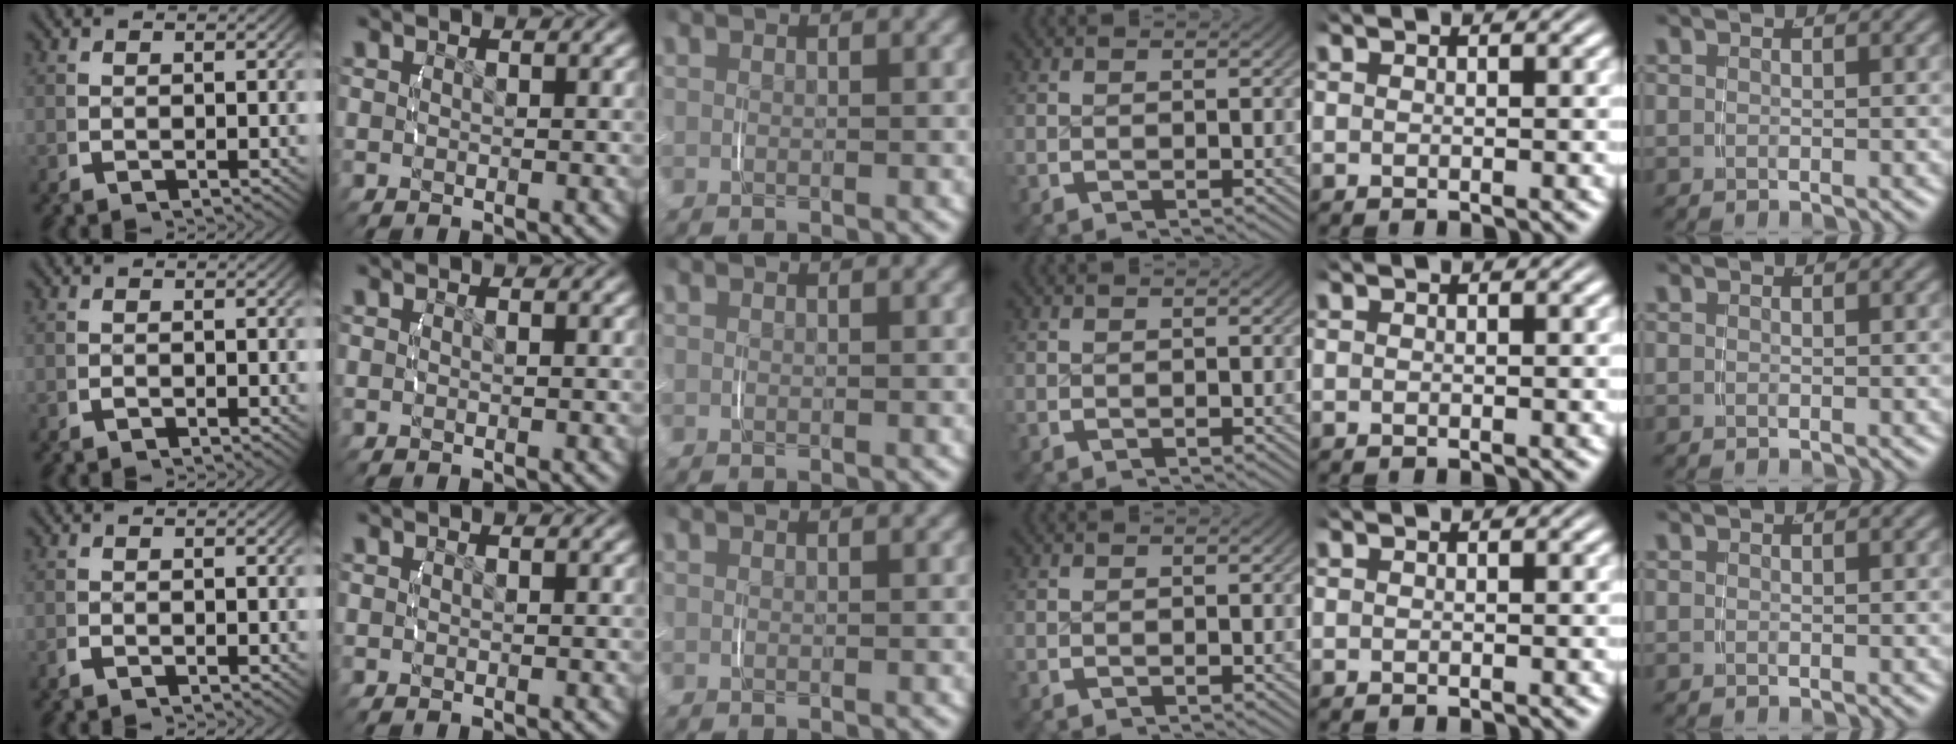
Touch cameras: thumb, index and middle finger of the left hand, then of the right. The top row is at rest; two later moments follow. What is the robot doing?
{"motion": "lift_and_place", "object": "small bumper sticker"}